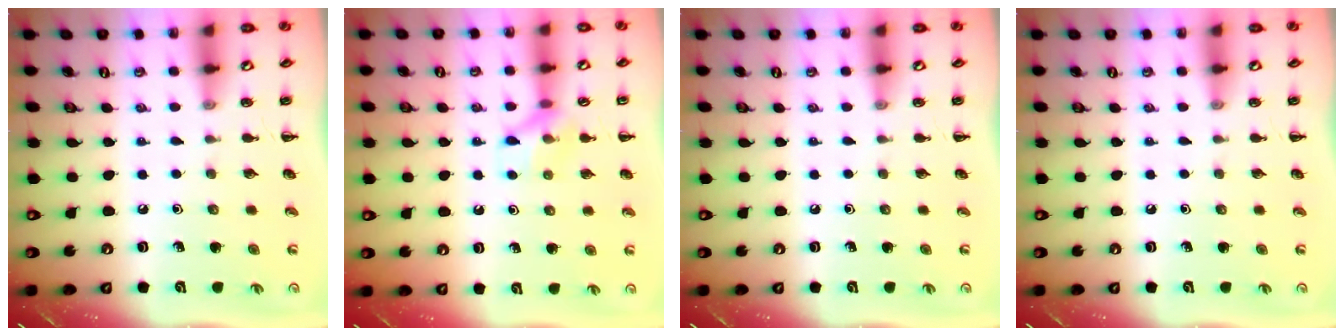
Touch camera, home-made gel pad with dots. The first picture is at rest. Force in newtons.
{"total": 8.8, "press": 8.8, "slide": 0.7}
{"total": 0.0}
{"total": 0.0}